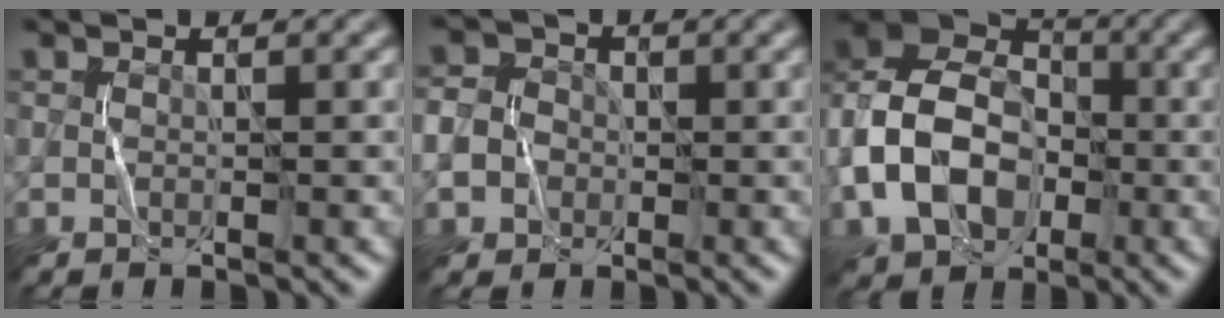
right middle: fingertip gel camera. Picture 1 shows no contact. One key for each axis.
{"total": 5.9, "fx": -0.6, "fy": 5.4, "fz": 2.2, "tx": -0.045, "ty": 0.018, "tz": -0.037}
{"total": 9.9, "fx": -2.6, "fy": 7.3, "fz": 6.2, "tx": -0.127, "ty": -0.002, "tz": -0.057}